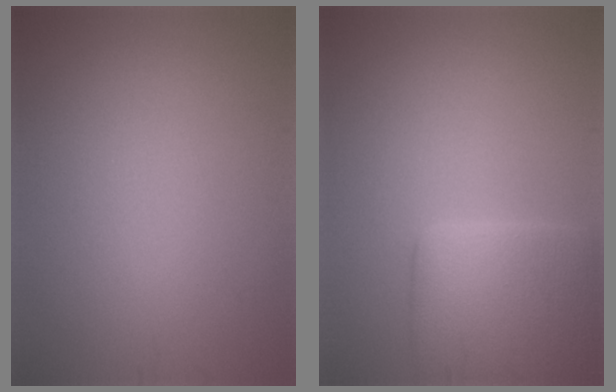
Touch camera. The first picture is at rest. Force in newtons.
{"total": 6.0, "press": 6.0, "slide": 0.4}